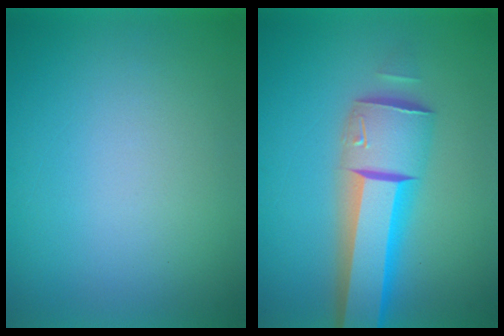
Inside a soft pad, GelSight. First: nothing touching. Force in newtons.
{"total": 6.7}